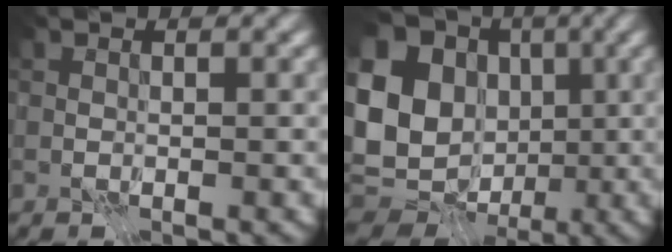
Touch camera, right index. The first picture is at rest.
{"total": 15.0, "force": [-0.4, 12.3, 8.6], "torque": [-0.196, 0.000, -0.004]}